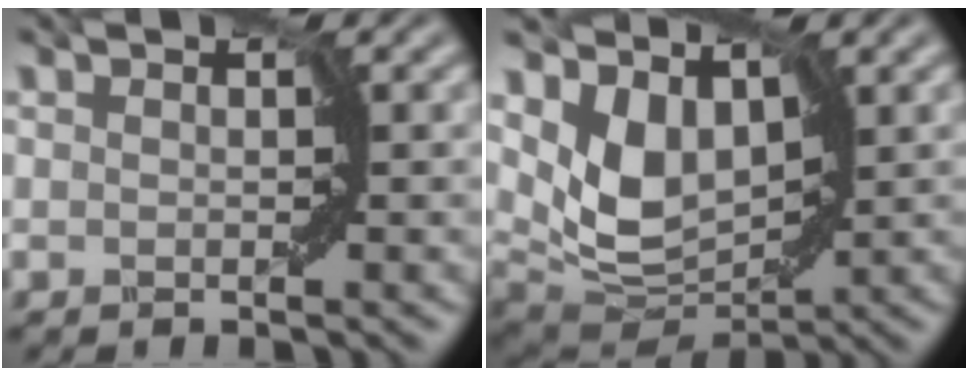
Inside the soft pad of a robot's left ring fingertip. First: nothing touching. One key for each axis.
{"total": 4.7, "fx": 2.0, "fy": 3.2, "fz": 2.8, "tx": -0.068, "ty": -0.021, "tz": 0.040}